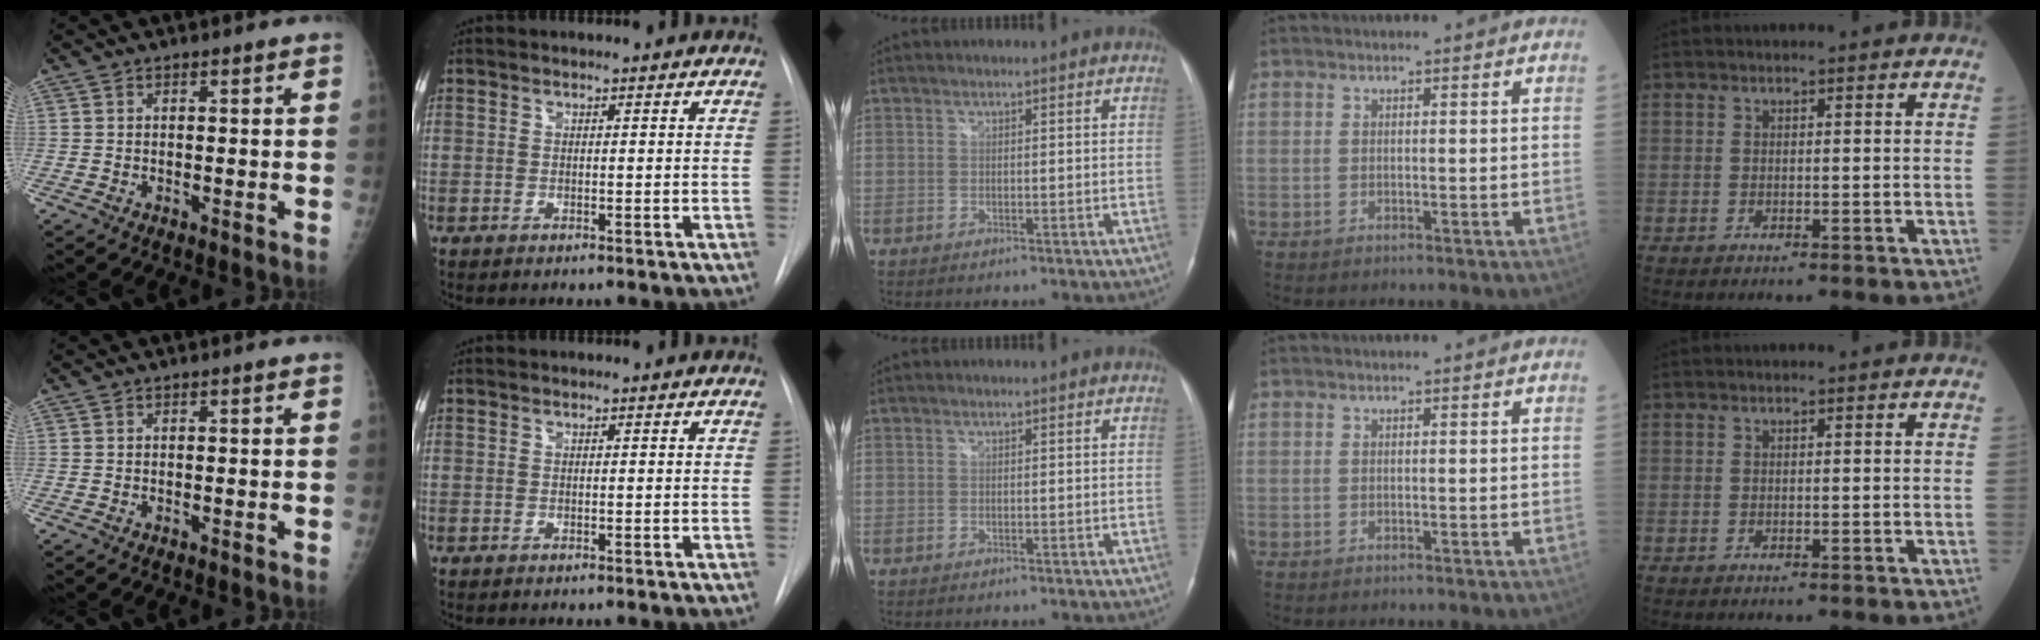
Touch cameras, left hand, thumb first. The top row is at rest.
{}